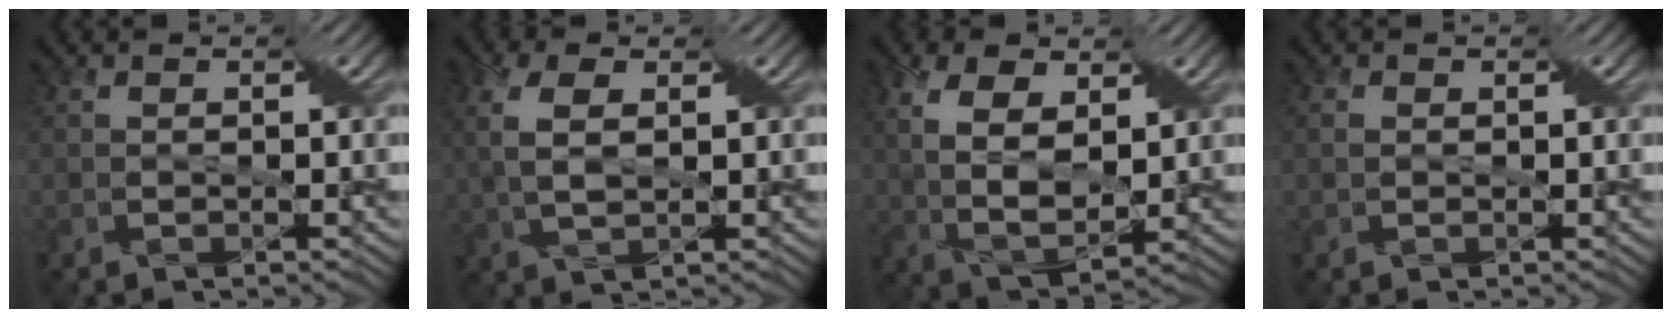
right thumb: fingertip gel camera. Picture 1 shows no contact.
{"total": 5.4, "force": [1.1, 2.6, 4.6], "torque": [-0.118, 0.009, 0.024]}
{"total": 9.3, "force": [3.2, 5.1, 7.2], "torque": [-0.173, 0.002, 0.060]}
{"total": 0.7, "force": [0.1, 0.6, 0.3], "torque": [-0.011, 0.003, 0.001]}